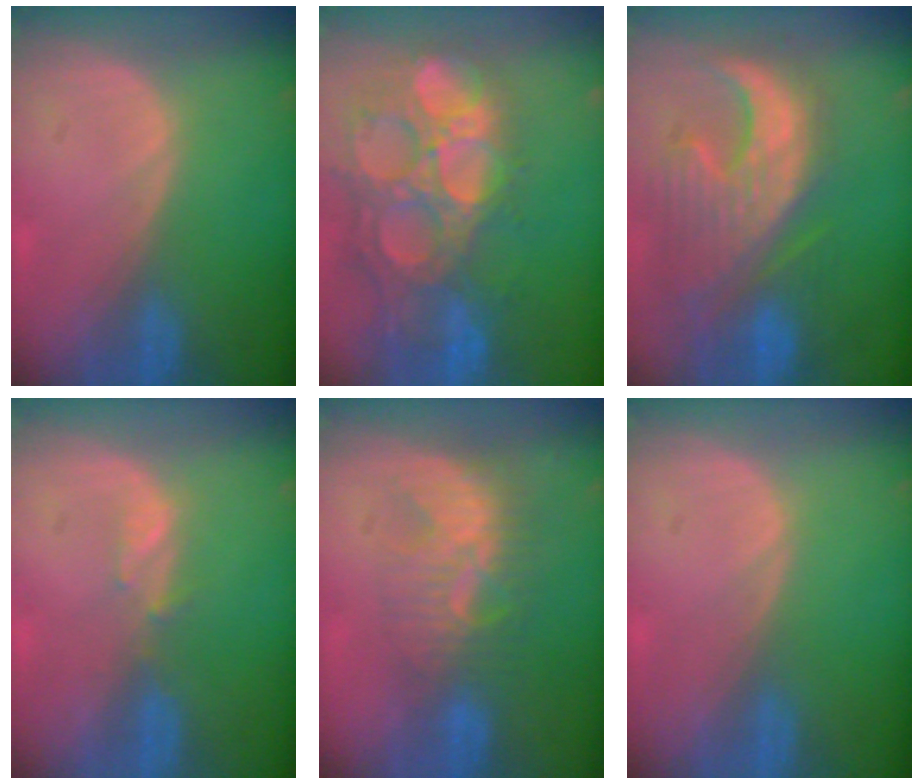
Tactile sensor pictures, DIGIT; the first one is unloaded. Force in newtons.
{"total": 15.4, "press": 12.8, "slide": 8.6}
{"total": 12.4, "press": 11.2, "slide": 5.4}
{"total": 1.5, "press": 1.4, "slide": 0.2}
{"total": 8.1, "press": 7.4, "slide": 3.4}
{"total": 0.0}